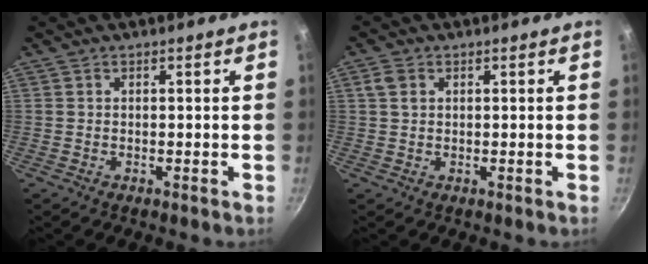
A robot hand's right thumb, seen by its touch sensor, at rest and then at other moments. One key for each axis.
{"total": 2.6, "fx": 0.8, "fy": 2.0, "fz": 1.4, "tx": -0.020, "ty": 0.000, "tz": 0.012}